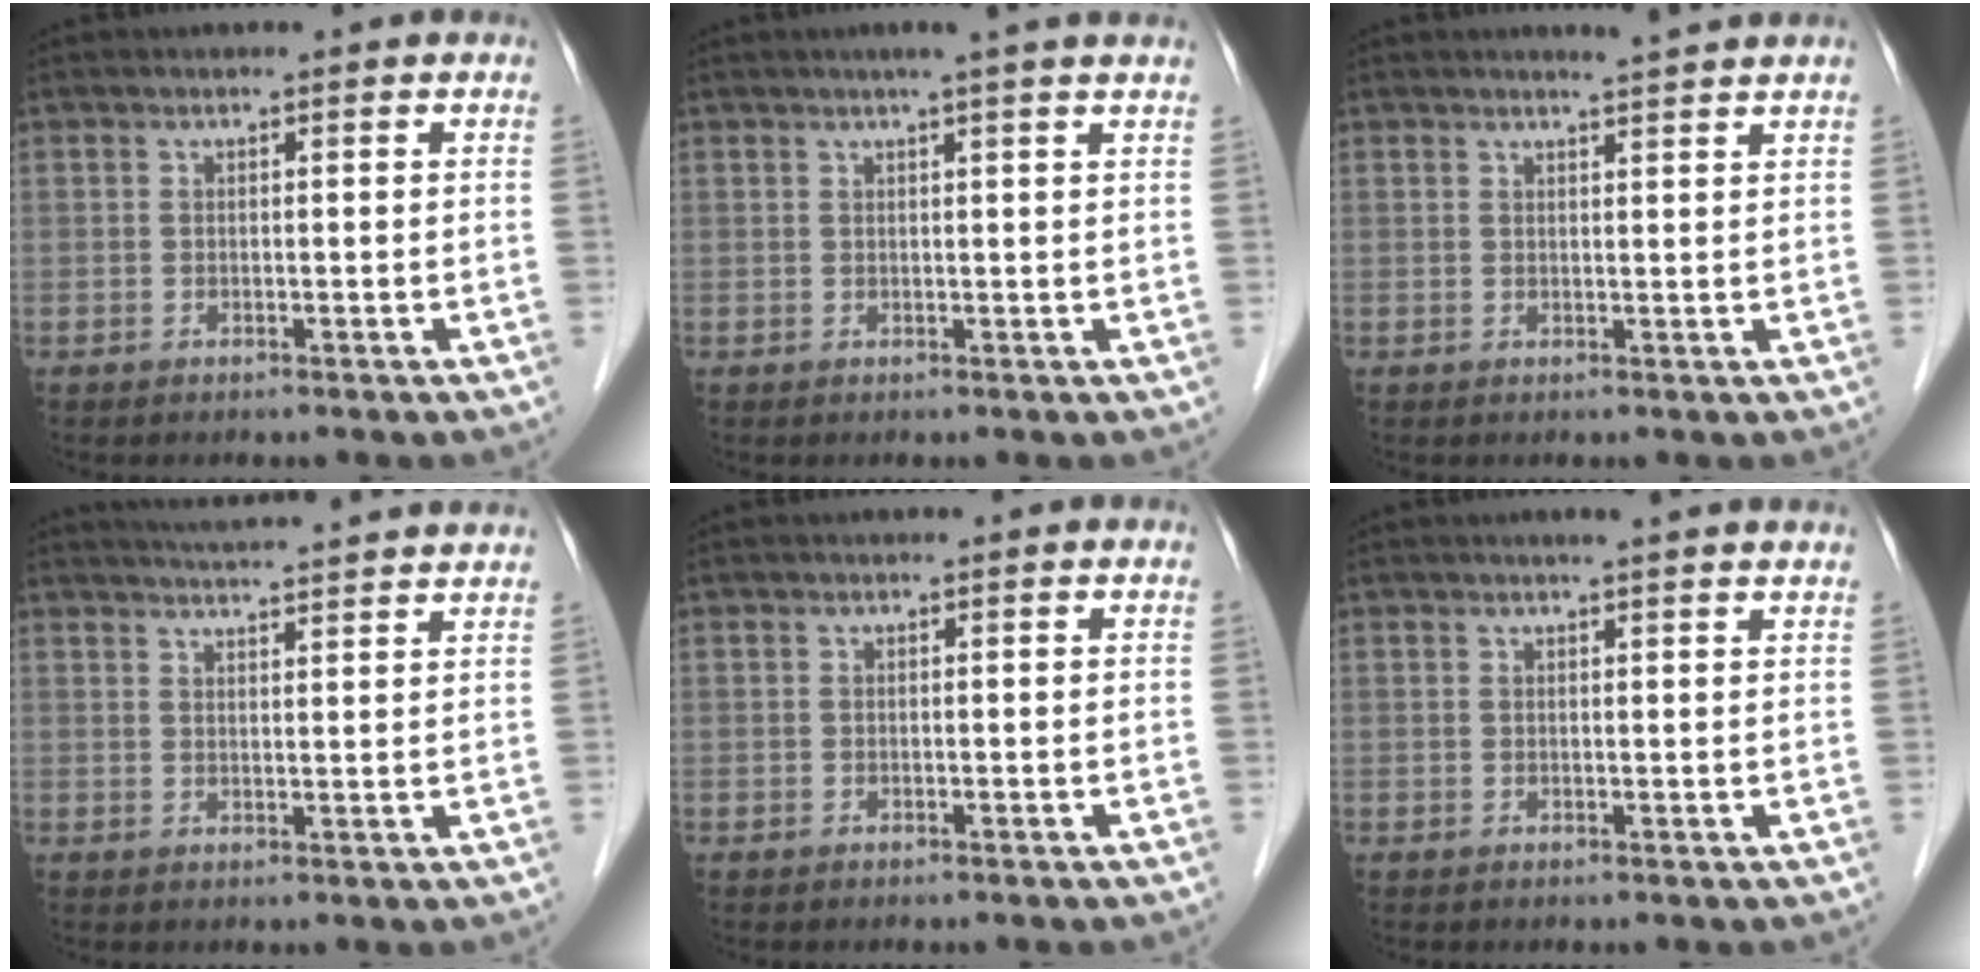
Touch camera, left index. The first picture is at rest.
{"total": 5.1, "force": [4.1, -0.7, 3.0], "torque": [-0.040, 0.017, 0.048]}
{"total": 2.8, "force": [2.5, -0.8, 0.8], "torque": [-0.013, -0.005, 0.034]}
{"total": 11.1, "force": [10.5, -0.2, 3.8], "torque": [-0.063, 0.022, 0.131]}
{"total": 0.0}
{"total": 4.7, "force": [4.2, -0.2, 2.2], "torque": [-0.029, 0.016, 0.043]}